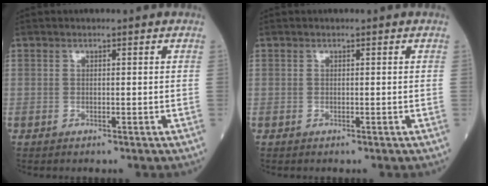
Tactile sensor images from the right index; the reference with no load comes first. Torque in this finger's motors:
{"motor_torque": [0.01, -0.03, -0.02, 0.01]}